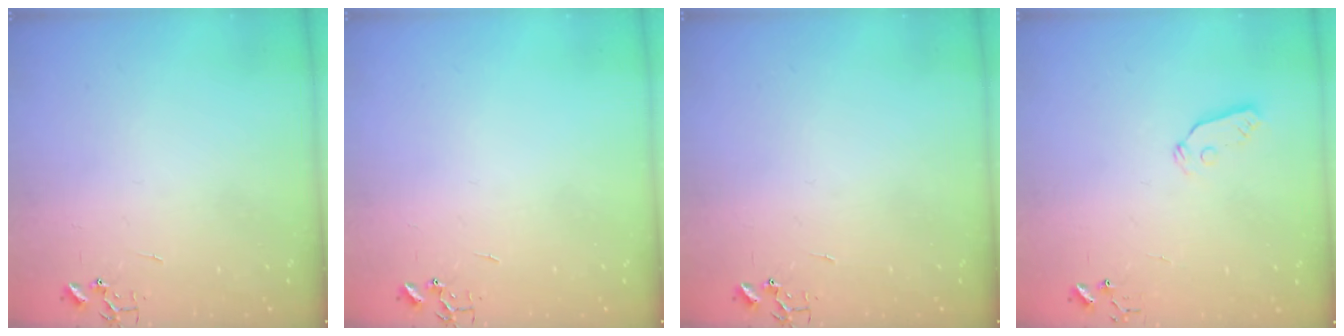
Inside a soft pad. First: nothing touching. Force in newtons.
{"total": 0.0}
{"total": 0.0}
{"total": 5.3, "press": 5.2, "slide": 0.3}